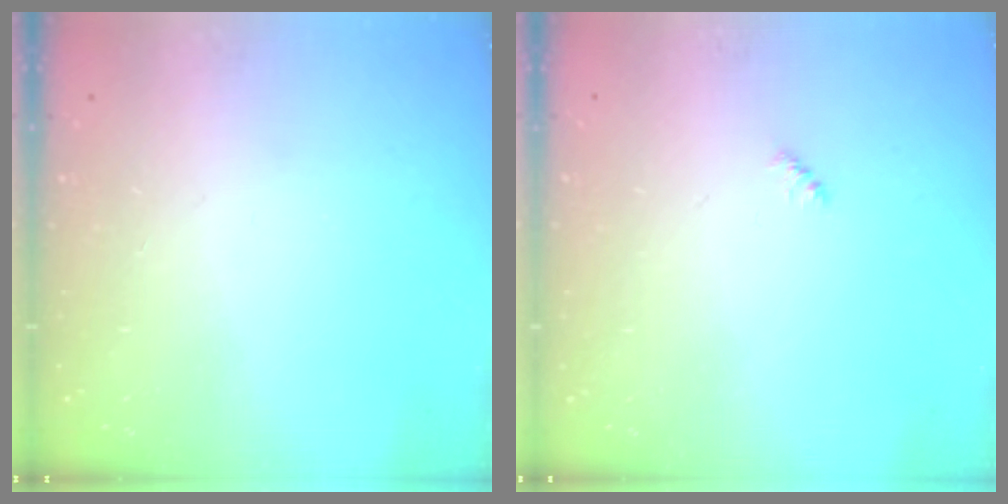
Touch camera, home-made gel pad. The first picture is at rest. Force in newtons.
{"total": 2.4, "press": 2.4, "slide": 0.5}